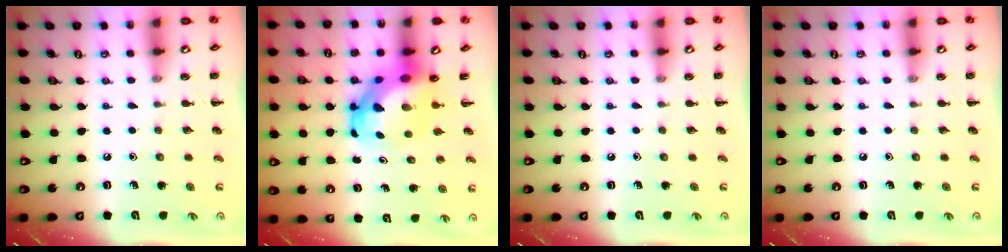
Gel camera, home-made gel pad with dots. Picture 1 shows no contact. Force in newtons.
{"total": 7.0, "press": 6.7, "slide": 2.0}
{"total": 0.0}
{"total": 0.0}